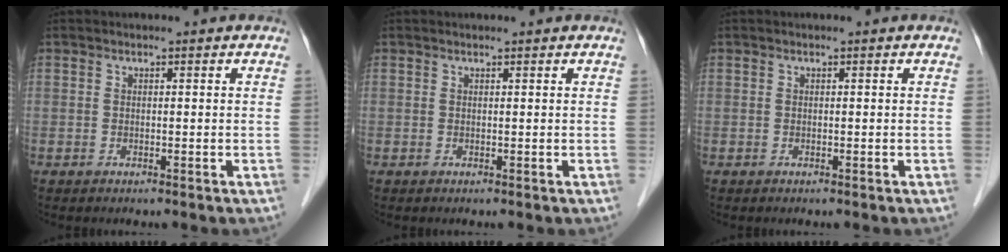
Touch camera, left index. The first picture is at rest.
{"total": 0.7, "force": [0.6, 0.0, 0.1], "torque": [-0.006, 0.002, 0.008]}
{"total": 0.0}